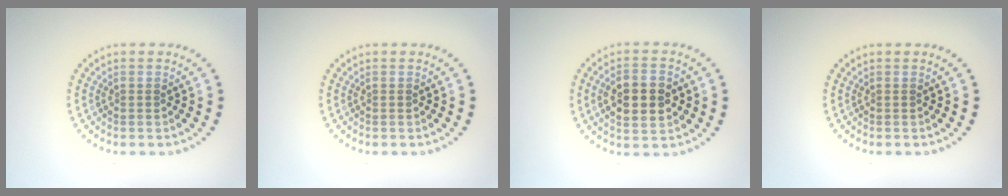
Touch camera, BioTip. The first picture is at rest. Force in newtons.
{"total": 0.0}
{"total": 5.2, "press": 5.2, "slide": 0.2}
{"total": 0.0}